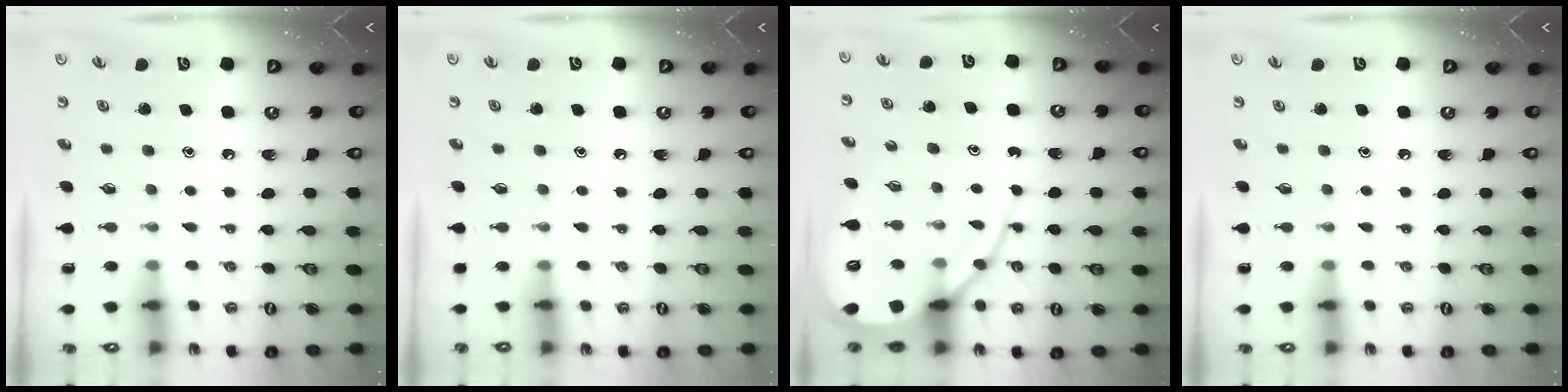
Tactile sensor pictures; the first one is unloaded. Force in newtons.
{"total": 3.5, "press": 3.5, "slide": 0.6}
{"total": 11.2, "press": 11.2, "slide": 1.1}
{"total": 0.0}